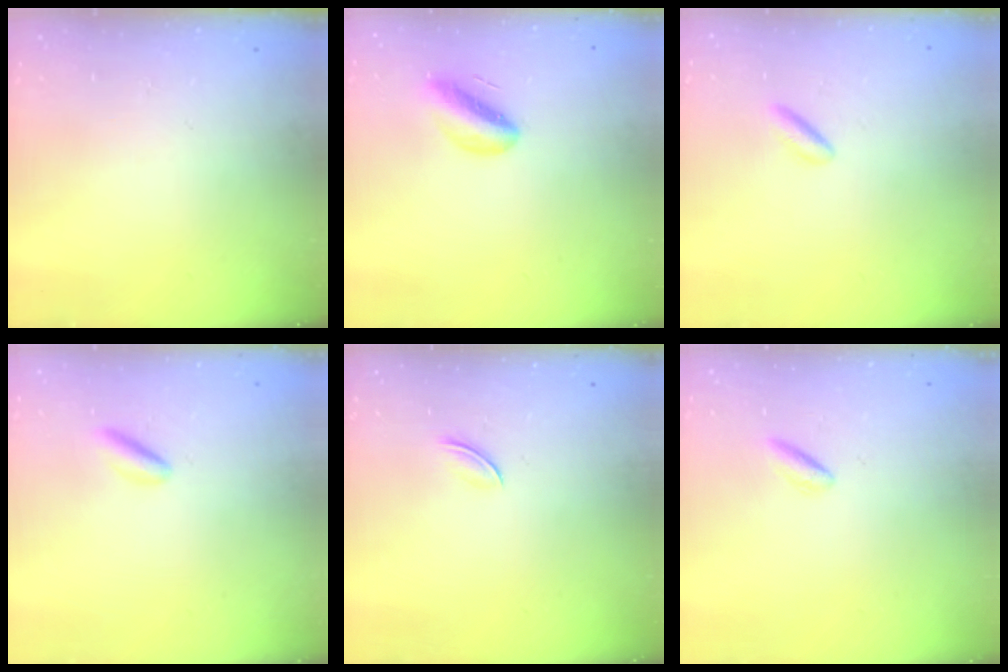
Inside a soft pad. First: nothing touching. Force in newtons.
{"total": 6.1, "press": 5.7, "slide": 2.2}
{"total": 2.2, "press": 2.0, "slide": 1.0}
{"total": 2.2, "press": 2.2, "slide": 0.5}
{"total": 2.3, "press": 2.2, "slide": 0.7}
{"total": 0.7, "press": 0.4, "slide": 0.5}